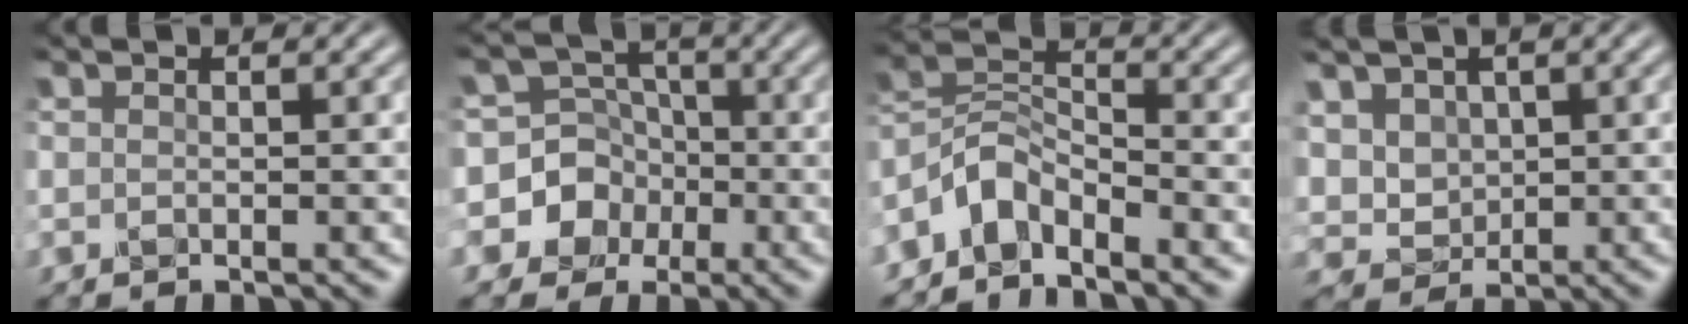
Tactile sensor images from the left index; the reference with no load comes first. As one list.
[{"total": 8.9, "force": [-2.4, 8.4, 1.4], "torque": [-0.034, 0.022, -0.064]}, {"total": 3.7, "force": [-3.0, 1.5, 1.6], "torque": [-0.029, 0.012, -0.074]}, {"total": 2.8, "force": [1.2, 2.3, 1.1], "torque": [-0.034, -0.006, 0.039]}]